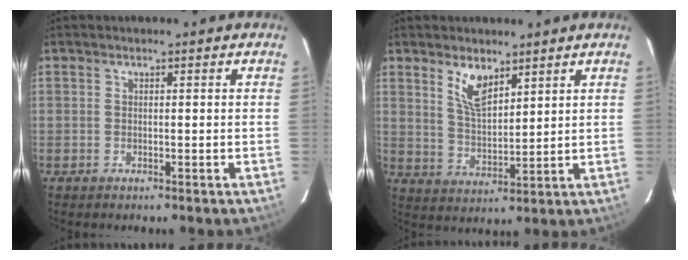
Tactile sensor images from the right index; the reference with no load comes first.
{"total": 6.6, "force": [4.3, 2.7, 4.3], "torque": [-0.077, -0.001, 0.087]}